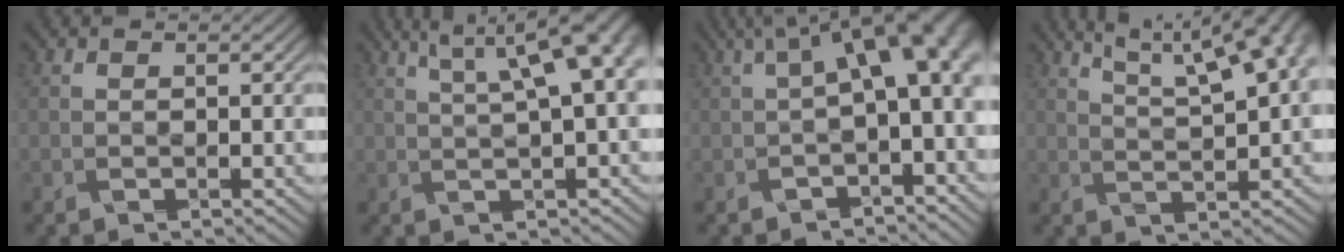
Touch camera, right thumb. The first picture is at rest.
{"total": 9.9, "force": [3.8, 2.7, 8.8], "torque": [-0.111, 0.039, 0.051]}
{"total": 10.1, "force": [1.5, 4.1, 9.1], "torque": [-0.127, 0.016, 0.025]}
{"total": 11.5, "force": [6.2, 3.5, 9.0], "torque": [-0.121, 0.035, 0.080]}